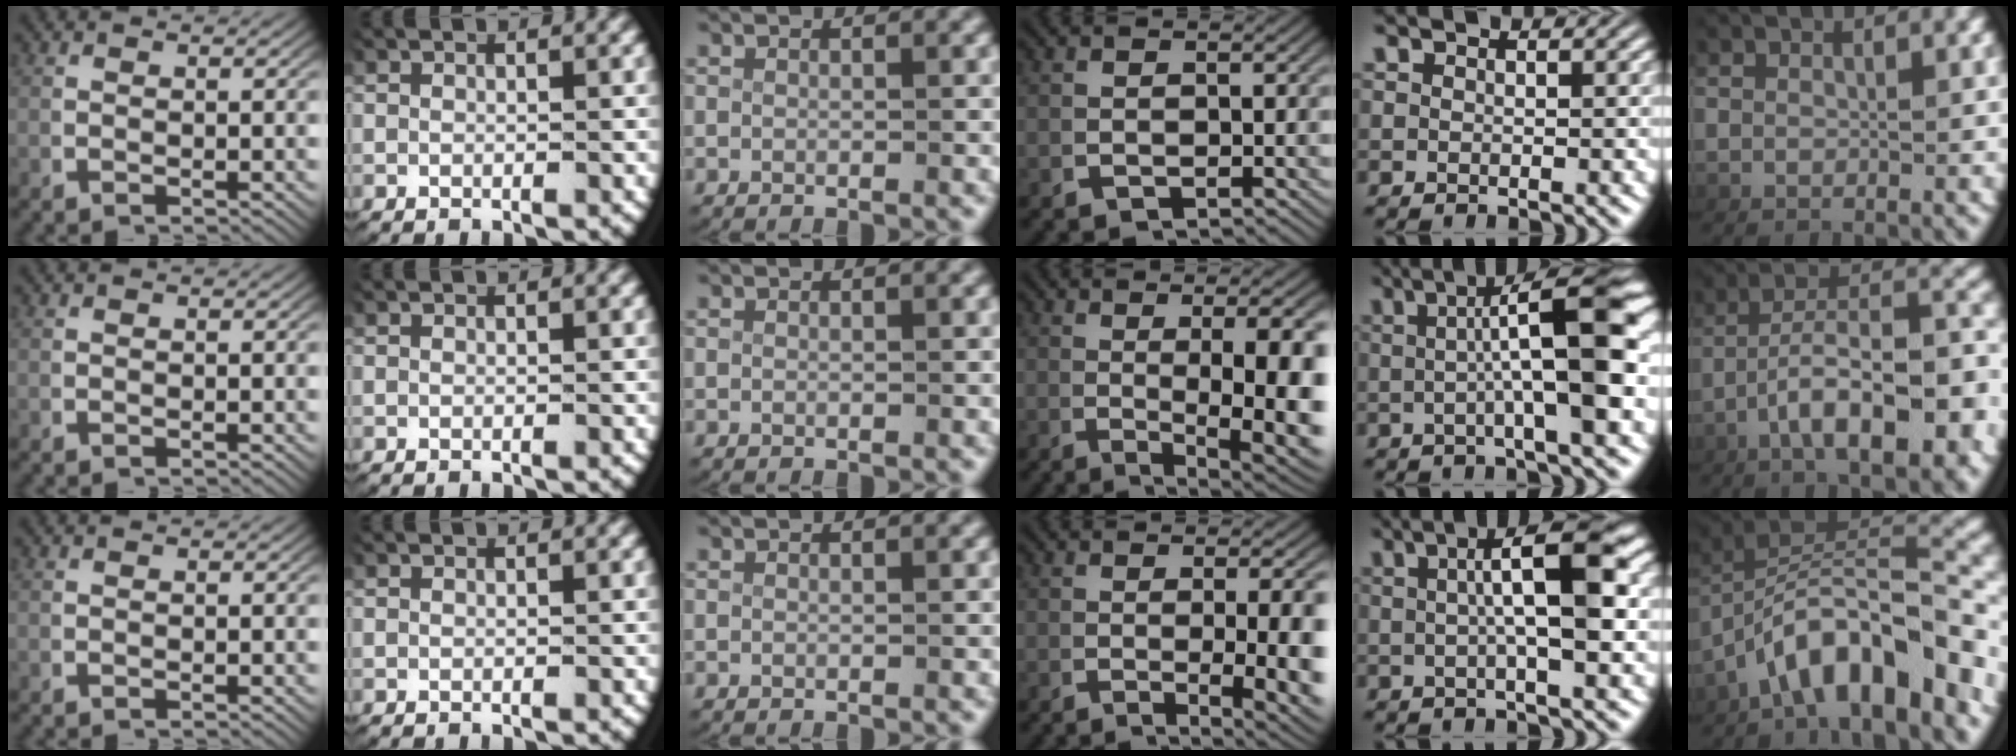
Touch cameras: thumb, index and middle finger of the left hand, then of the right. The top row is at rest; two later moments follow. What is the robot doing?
{"motion": "lift_and_place", "object": "ribbon"}